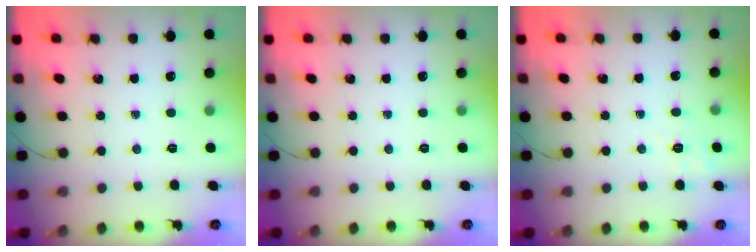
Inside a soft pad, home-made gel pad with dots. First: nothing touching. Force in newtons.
{"total": 0.0}
{"total": 1.7, "press": 0.1, "slide": 1.7}